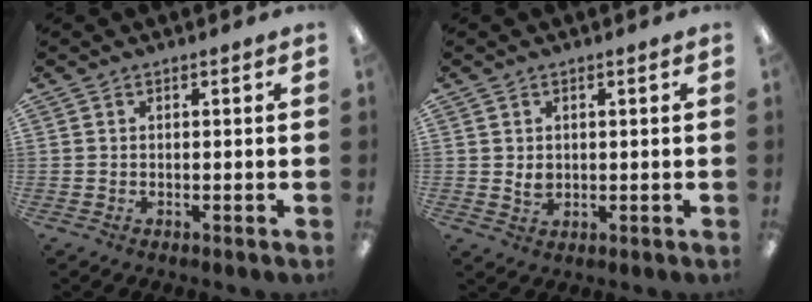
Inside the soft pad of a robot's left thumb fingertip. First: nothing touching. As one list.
[{"total": 2.4, "force": [0.7, 2.0, 1.2], "torque": [-0.016, 0.000, 0.010]}]